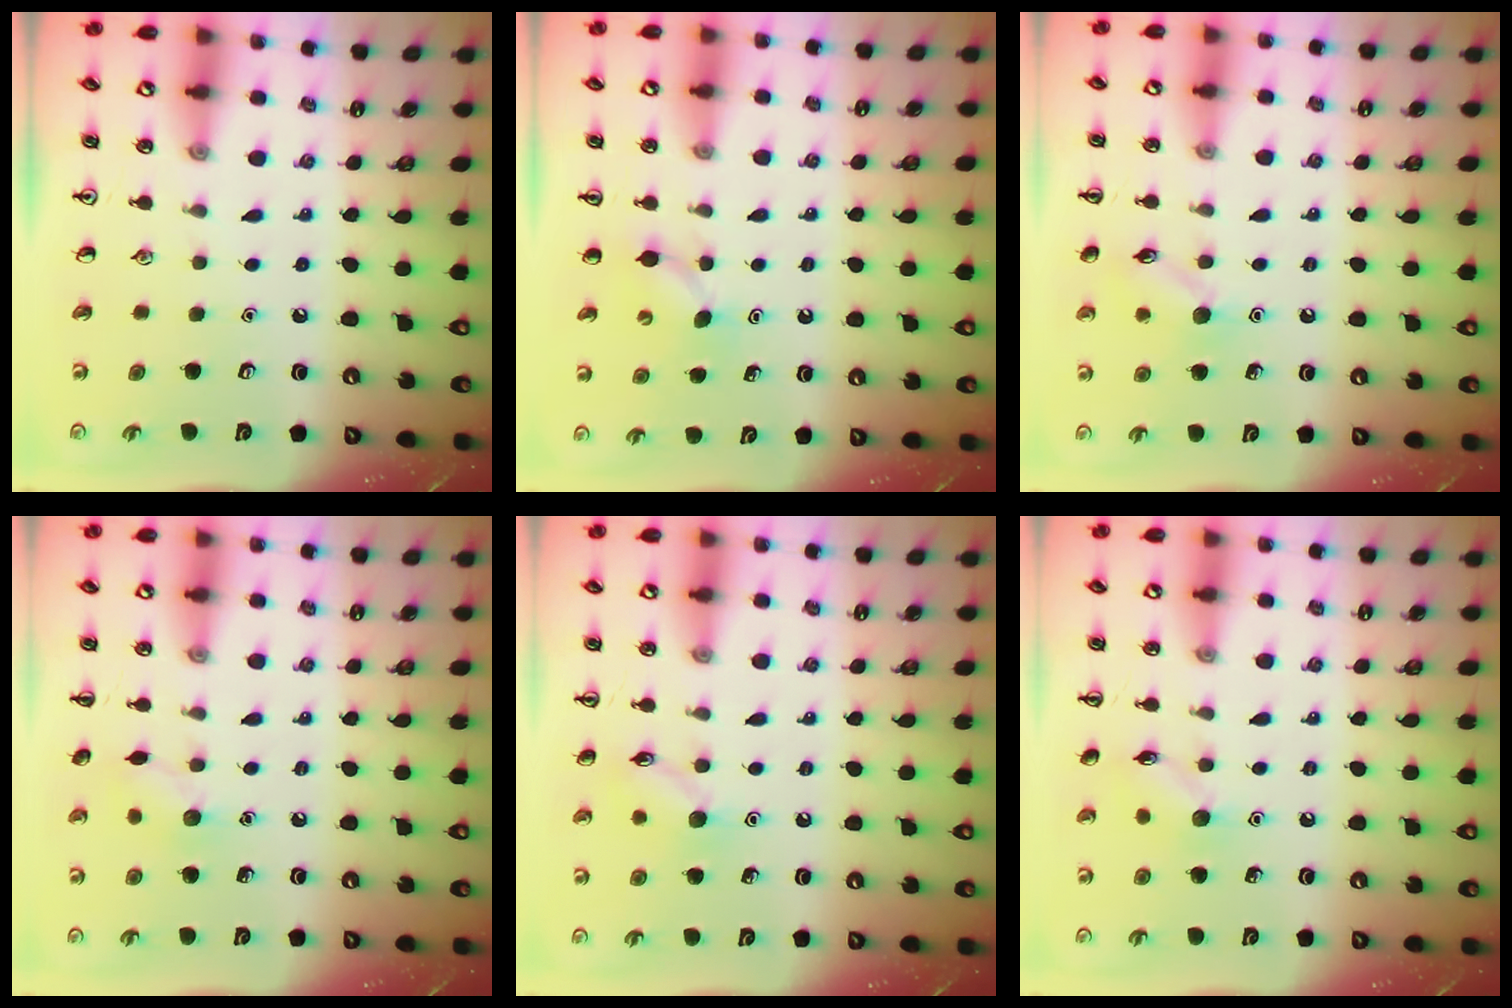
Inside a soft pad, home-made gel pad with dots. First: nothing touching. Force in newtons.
{"total": 4.7, "press": 4.6, "slide": 1.1}
{"total": 8.2, "press": 8.1, "slide": 1.2}
{"total": 6.9, "press": 6.8, "slide": 1.5}
{"total": 8.1, "press": 8.1, "slide": 0.5}
{"total": 6.9, "press": 6.8, "slide": 1.3}